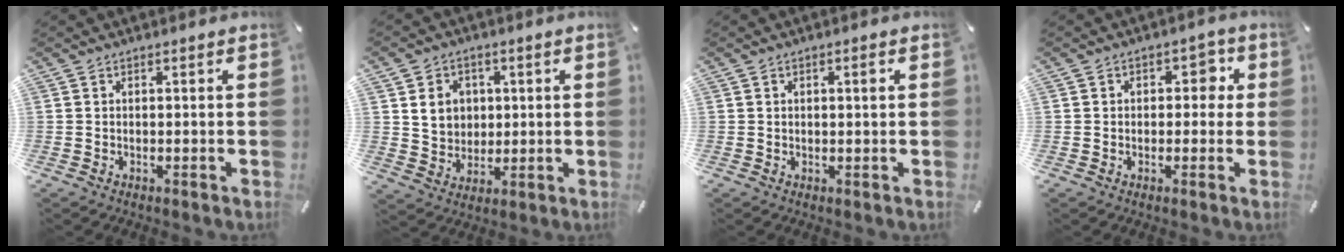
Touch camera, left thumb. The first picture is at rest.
{"total": 7.6, "force": [1.6, 7.0, 2.4], "torque": [-0.037, 0.003, 0.030]}
{"total": 1.6, "force": [0.4, 0.6, 1.4], "torque": [-0.019, 0.002, 0.003]}
{"total": 4.8, "force": [0.2, 3.6, 3.1], "torque": [-0.025, 0.001, -0.009]}